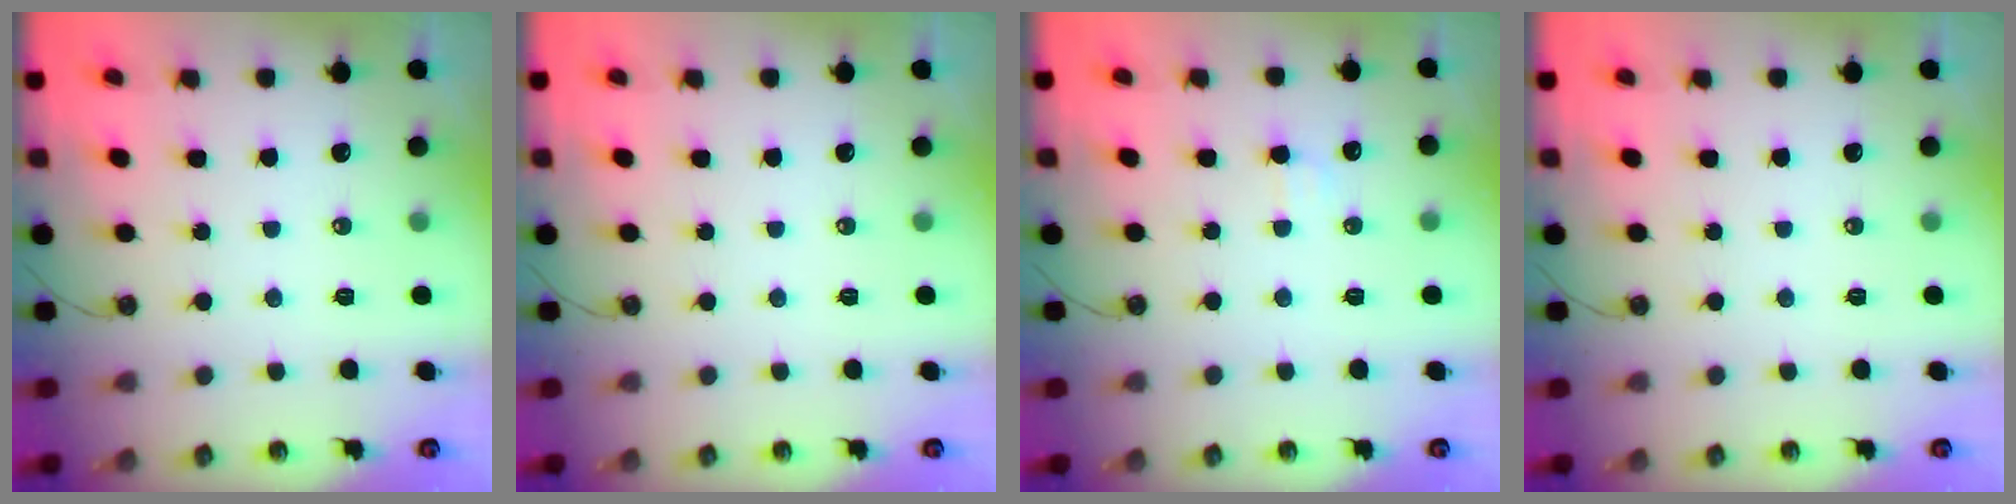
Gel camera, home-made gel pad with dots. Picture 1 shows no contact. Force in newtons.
{"total": 0.0}
{"total": 3.5, "press": 3.3, "slide": 1.0}
{"total": 0.0}